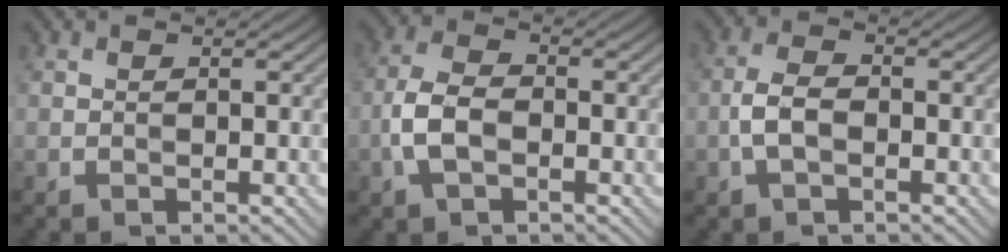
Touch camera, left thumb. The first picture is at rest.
{"total": 5.1, "force": [-1.6, 2.8, 4.0], "torque": [-0.095, 0.004, -0.040]}
{"total": 3.7, "force": [-1.2, 1.8, 3.0], "torque": [-0.068, 0.006, -0.030]}